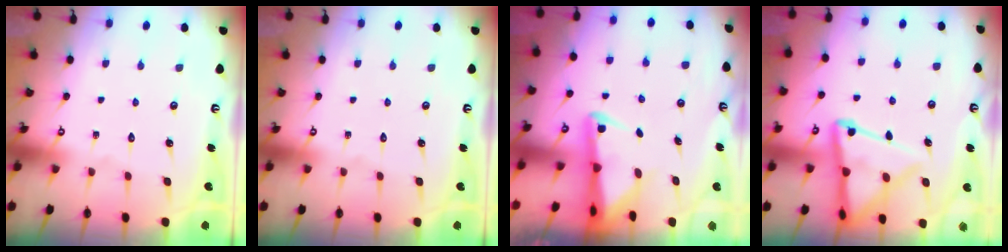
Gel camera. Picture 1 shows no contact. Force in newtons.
{"total": 0.0}
{"total": 2.8, "press": 2.8, "slide": 0.5}
{"total": 13.8, "press": 13.8, "slide": 1.2}